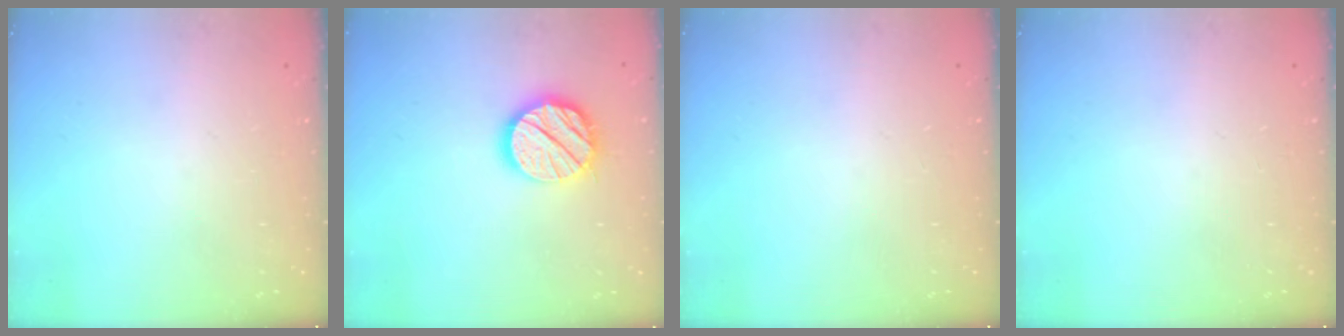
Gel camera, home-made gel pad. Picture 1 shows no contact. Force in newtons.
{"total": 14.3, "press": 14.2, "slide": 2.0}
{"total": 0.0}
{"total": 0.0}